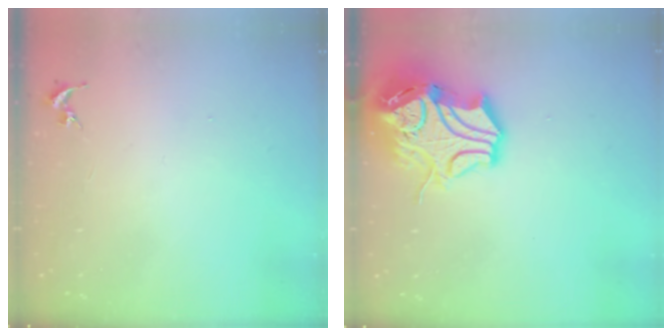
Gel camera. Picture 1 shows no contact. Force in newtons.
{"total": 17.1, "press": 16.9, "slide": 2.6}